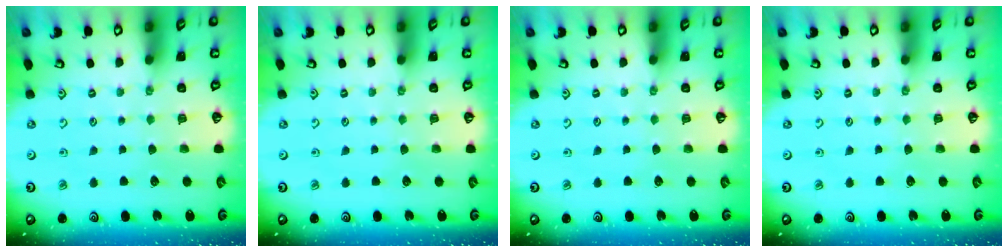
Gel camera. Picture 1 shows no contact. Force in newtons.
{"total": 0.0}
{"total": 0.0}
{"total": 0.0}